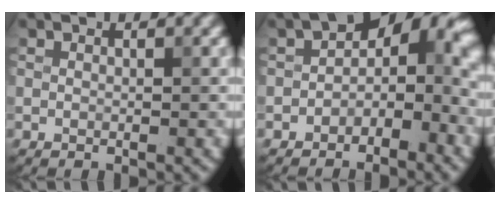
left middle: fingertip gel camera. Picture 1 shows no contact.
{"total": 5.5, "force": [-1.4, 3.8, 3.8], "torque": [-0.025, 0.017, -0.041]}